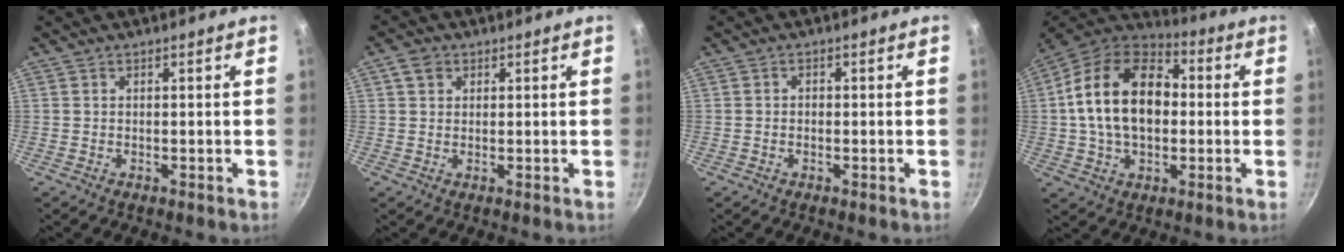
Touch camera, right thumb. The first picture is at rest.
{"total": 2.8, "force": [1.2, 2.2, 1.3], "torque": [-0.015, -0.001, 0.019]}
{"total": 0.9, "force": [-0.2, 0.7, 0.5], "torque": [-0.007, 0.004, -0.006]}
{"total": 20.1, "force": [1.2, 13.3, 15.0], "torque": [-0.237, 0.034, 0.007]}